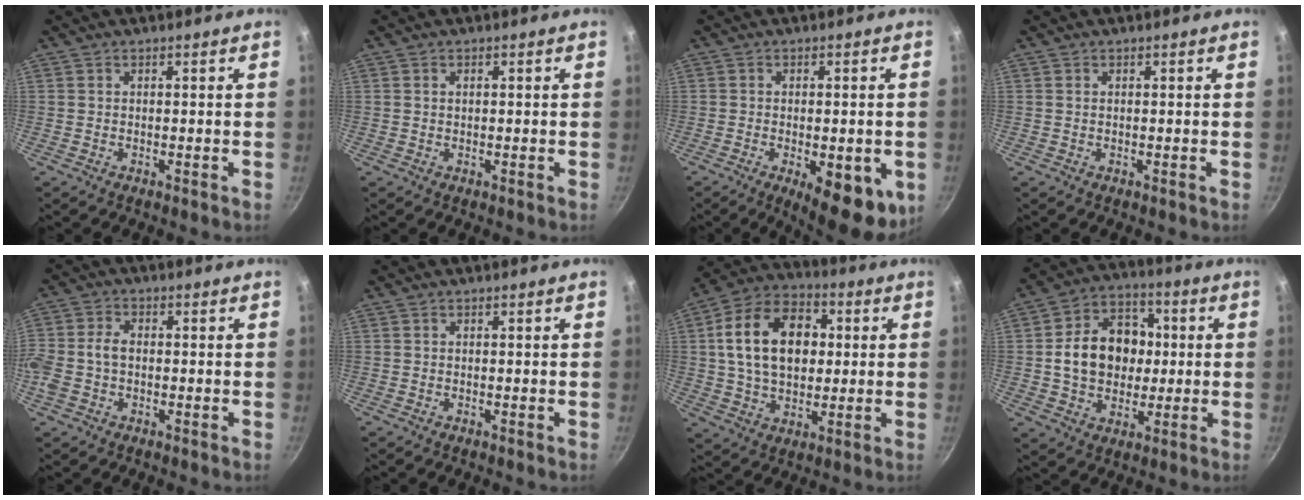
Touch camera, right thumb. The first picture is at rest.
{"total": 0.7, "force": [0.2, 0.5, 0.5], "torque": [-0.006, 0.003, 0.003]}
{"total": 12.3, "force": [-3.8, 4.7, 10.7], "torque": [-0.118, -0.002, -0.043]}
{"total": 0.0}
{"total": 6.8, "force": [-0.9, 4.7, 4.8], "torque": [-0.102, 0.017, -0.027]}
{"total": 0.0}
{"total": 17.9, "force": [2.8, 12.3, 12.8], "torque": [-0.188, 0.019, 0.036]}
{"total": 15.2, "force": [0.8, 11.9, 9.4], "torque": [-0.117, 0.024, 0.007]}